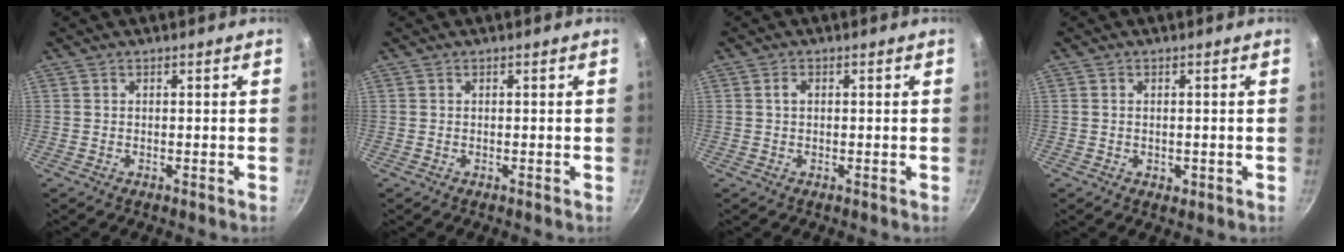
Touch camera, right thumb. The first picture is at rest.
{"total": 0.0}
{"total": 1.2, "force": [0.2, 0.8, 0.9], "torque": [-0.015, 0.006, 0.002]}
{"total": 1.8, "force": [-0.3, 1.2, 1.3], "torque": [-0.017, -0.002, -0.004]}